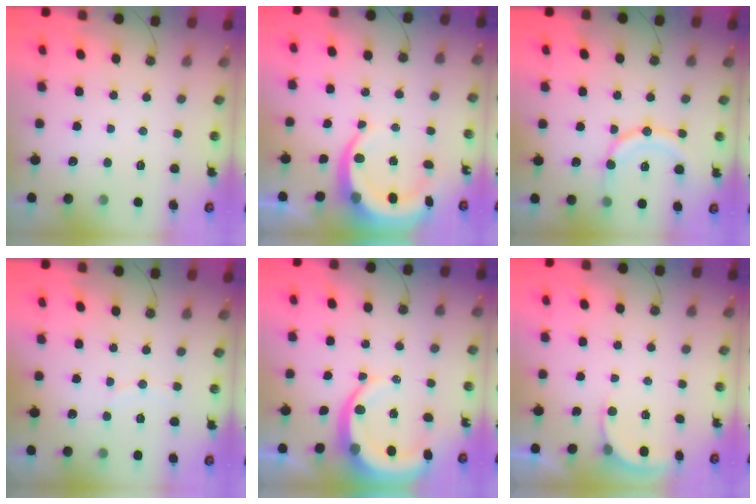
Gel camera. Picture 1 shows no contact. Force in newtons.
{"total": 9.4, "press": 9.3, "slide": 1.3}
{"total": 15.7, "press": 15.4, "slide": 2.8}
{"total": 4.4, "press": 4.4, "slide": 0.5}
{"total": 10.3, "press": 10.2, "slide": 1.2}
{"total": 2.1, "press": 2.1, "slide": 0.2}